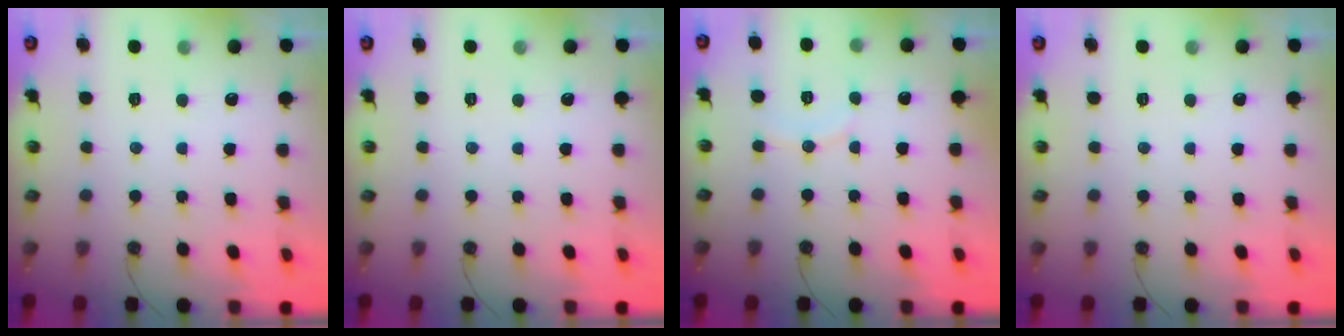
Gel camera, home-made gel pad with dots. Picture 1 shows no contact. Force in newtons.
{"total": 0.0}
{"total": 5.7, "press": 5.7, "slide": 0.5}
{"total": 0.0}